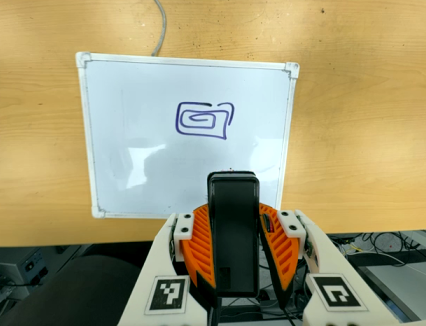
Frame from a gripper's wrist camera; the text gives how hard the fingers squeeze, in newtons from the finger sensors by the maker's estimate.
{"total": 8.1, "left": 6.3, "right": 10.0}